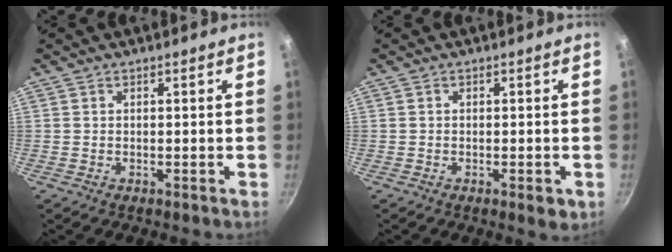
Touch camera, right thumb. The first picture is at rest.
{"total": 2.5, "force": [-0.9, 1.0, 2.1], "torque": [-0.031, 0.000, -0.014]}